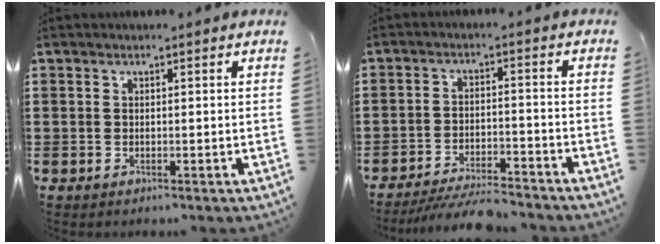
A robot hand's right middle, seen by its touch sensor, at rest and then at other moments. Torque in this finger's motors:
{"motor_torque": [0.36, -0.12, 0.13, 0.05]}